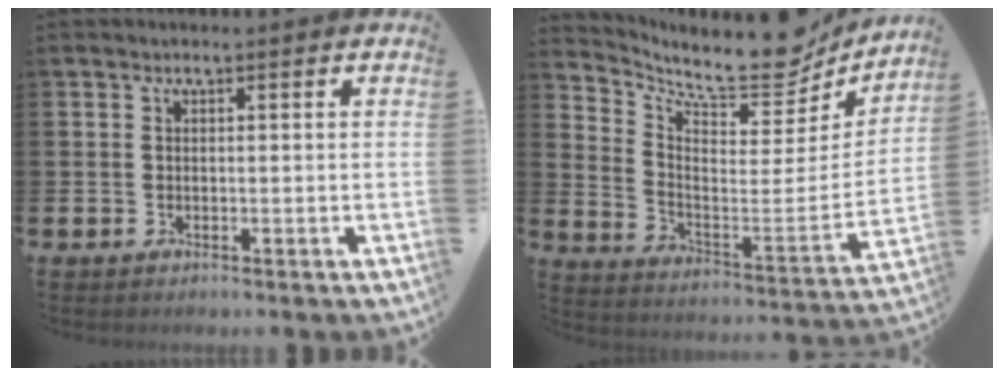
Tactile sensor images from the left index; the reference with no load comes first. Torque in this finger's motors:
{"motor_torque": [0.90, -1.24, 0.27, 0.03]}